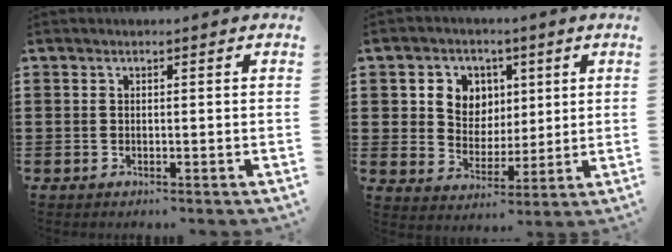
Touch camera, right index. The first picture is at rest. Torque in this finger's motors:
{"motor_torque": [0.31, -0.11, 0.38, 0.10]}